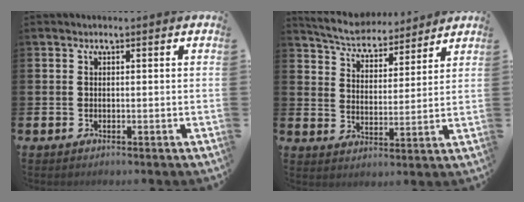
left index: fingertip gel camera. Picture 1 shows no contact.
{"total": 6.0, "force": [5.8, 1.0, 0.7], "torque": [-0.039, -0.042, 0.100]}